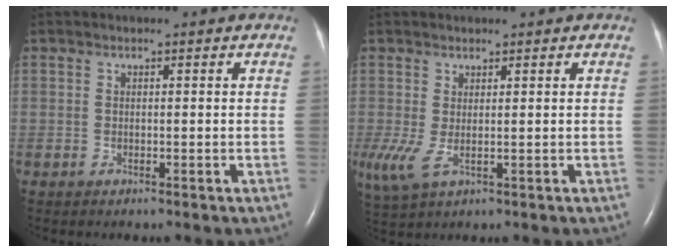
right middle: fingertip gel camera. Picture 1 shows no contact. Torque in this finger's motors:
{"motor_torque": [0.67, -0.26, 0.37, 0.13]}